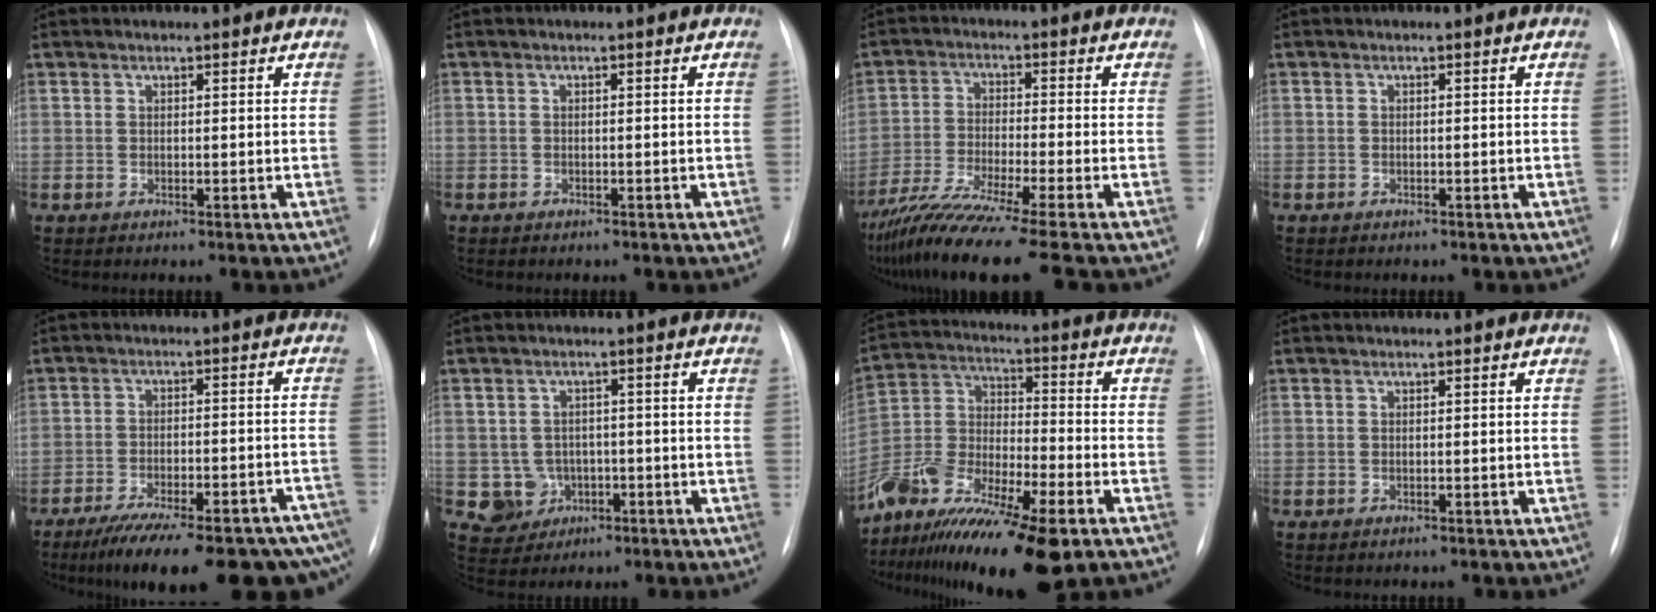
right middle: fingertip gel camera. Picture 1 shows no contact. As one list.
[{"total": 0.9, "force": [-0.7, 0.5, 0.2], "torque": [-0.008, 0.000, -0.008]}, {"total": 13.9, "force": [-11.0, -1.4, 8.5], "torque": [-0.165, -0.043, -0.189]}, {"total": 0.9, "force": [-0.7, 0.5, 0.2], "torque": [-0.008, 0.000, -0.008]}, {"total": 24.4, "force": [-18.8, 5.3, 14.6], "torque": [-0.161, -0.002, -0.249]}, {"total": 5.0, "force": [-1.2, 4.8, 0.6], "torque": [-0.005, 0.011, -0.010]}, {"total": 19.4, "force": [-13.5, 3.7, 13.5], "torque": [-0.282, -0.021, -0.246]}, {"total": 0.0}]